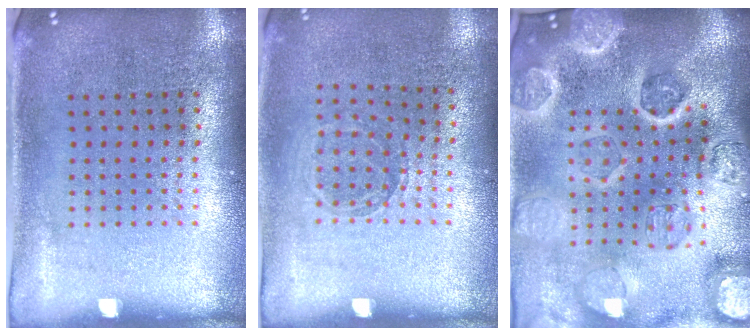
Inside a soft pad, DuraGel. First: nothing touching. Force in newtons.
{"total": 0.9, "press": 0.9, "slide": 0.2}
{"total": 5.3, "press": 4.6, "slide": 2.7}